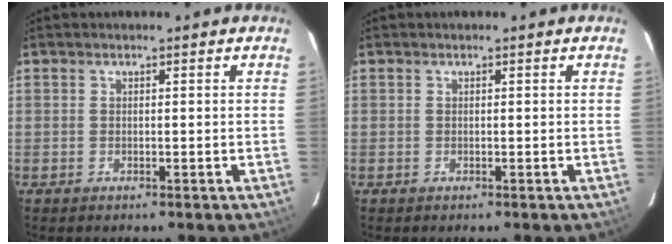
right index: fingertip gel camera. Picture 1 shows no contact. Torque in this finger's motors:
{"motor_torque": [0.29, -0.01, 0.02, 0.01]}